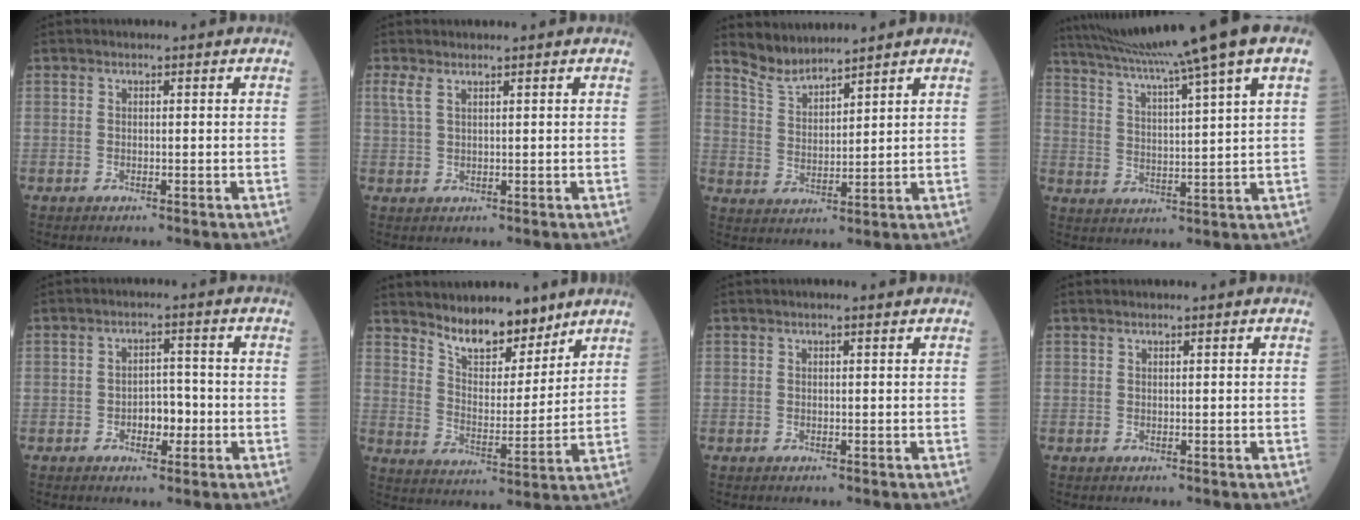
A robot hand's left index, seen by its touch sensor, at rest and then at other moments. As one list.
[{"total": 1.6, "force": [1.0, 0.4, 1.2], "torque": [-0.040, 0.006, 0.028]}, {"total": 4.5, "force": [4.5, 0.4, 0.3], "torque": [-0.018, -0.002, 0.098]}, {"total": 17.5, "force": [13.2, -2.0, 11.3], "torque": [-0.192, 0.005, 0.195]}, {"total": 3.7, "force": [-1.6, 2.0, 2.7], "torque": [-0.036, 0.002, -0.026]}, {"total": 9.4, "force": [7.7, 3.2, 4.3], "torque": [-0.075, -0.003, 0.141]}, {"total": 0.6, "force": [0.2, 0.0, 0.5], "torque": [-0.011, 0.000, 0.002]}, {"total": 0.0}]